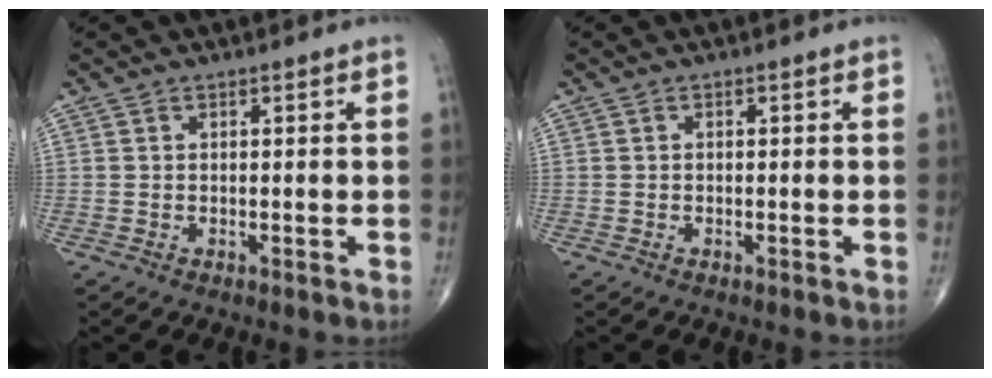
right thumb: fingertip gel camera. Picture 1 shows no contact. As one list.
[{"total": 0.0}]